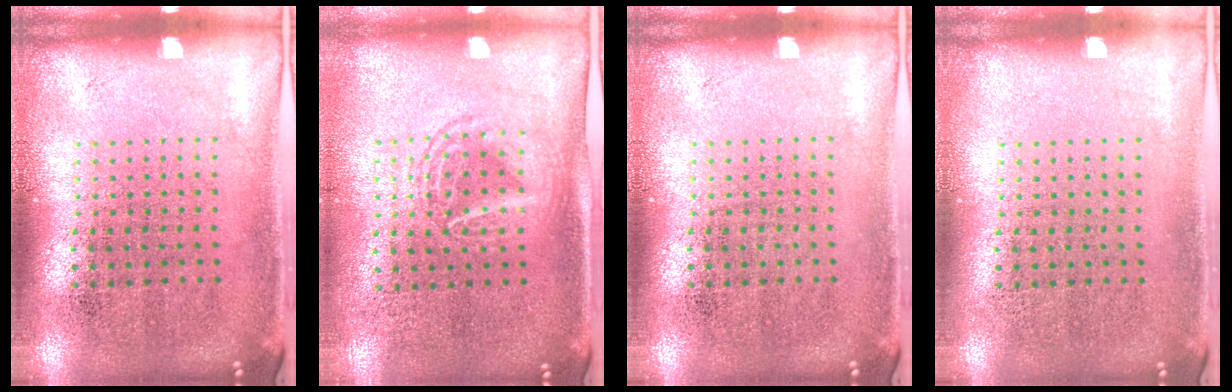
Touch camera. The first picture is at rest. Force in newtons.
{"total": 1.4, "press": 1.3, "slide": 0.6}
{"total": 0.0}
{"total": 0.0}